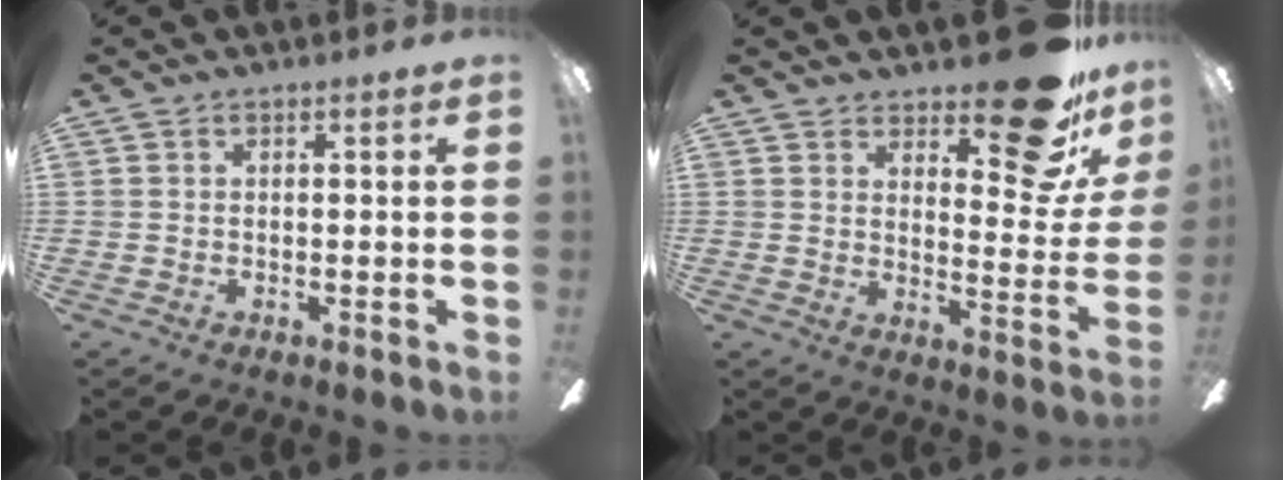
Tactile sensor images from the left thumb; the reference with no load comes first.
{"total": 19.1, "force": [12.6, 7.2, 12.4], "torque": [-0.159, -0.081, 0.209]}